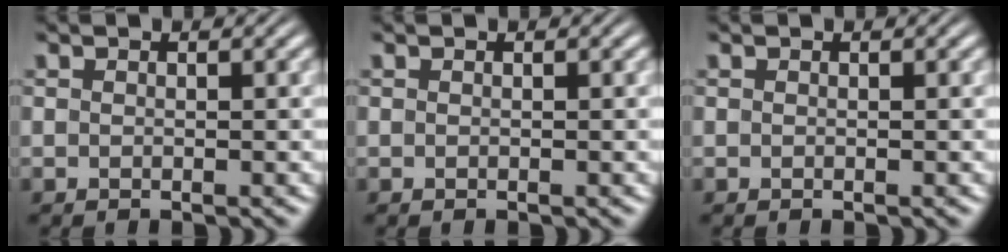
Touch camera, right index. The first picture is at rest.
{"total": 0.0}
{"total": 0.0}